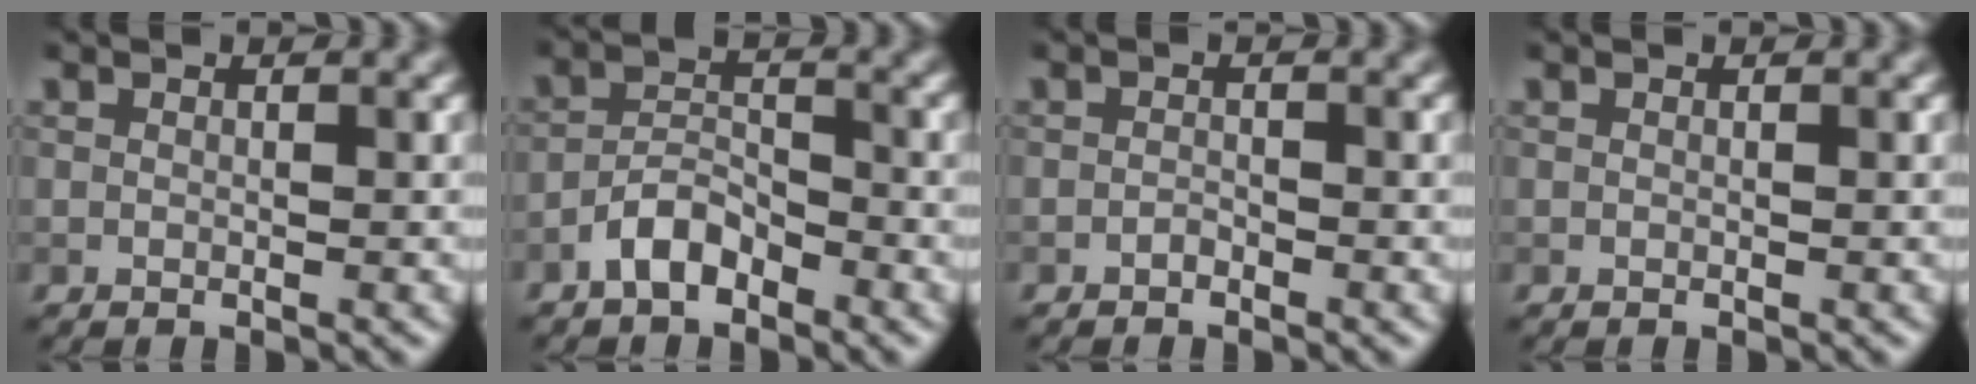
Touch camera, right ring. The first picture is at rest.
{"total": 3.1, "force": [-2.2, 1.4, 1.7], "torque": [-0.030, 0.012, -0.048]}
{"total": 0.6, "force": [-0.5, 0.2, 0.3], "torque": [-0.005, 0.000, -0.010]}
{"total": 0.0}